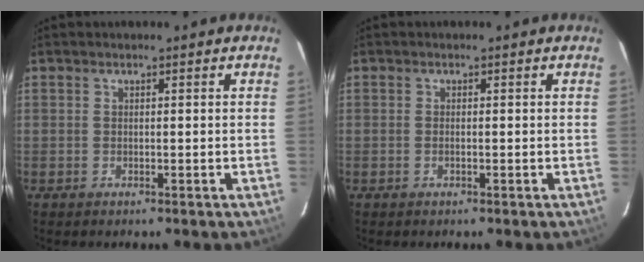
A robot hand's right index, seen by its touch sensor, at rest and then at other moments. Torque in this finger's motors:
{"motor_torque": [-0.08, 0.06, 0.02, -0.01]}